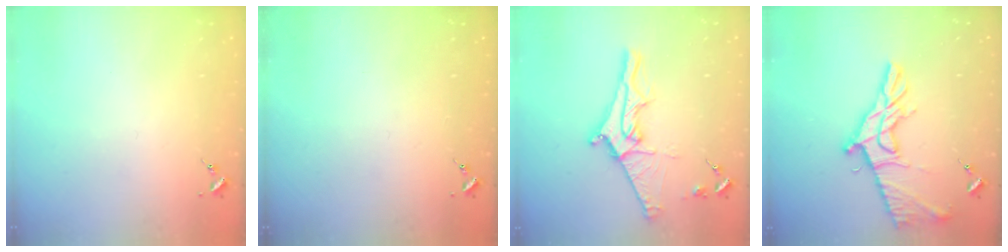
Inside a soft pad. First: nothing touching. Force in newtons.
{"total": 0.0}
{"total": 14.1, "press": 14.1, "slide": 1.1}
{"total": 16.7, "press": 16.7, "slide": 0.7}